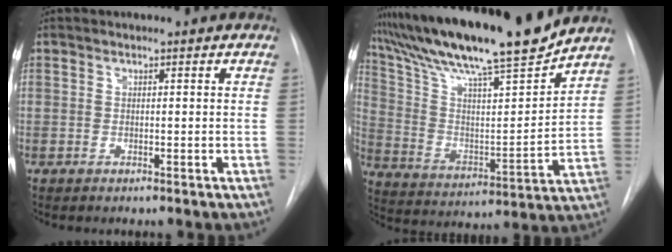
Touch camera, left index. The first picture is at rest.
{"total": 20.7, "force": [18.0, -0.3, 10.2], "torque": [-0.181, -0.017, 0.301]}